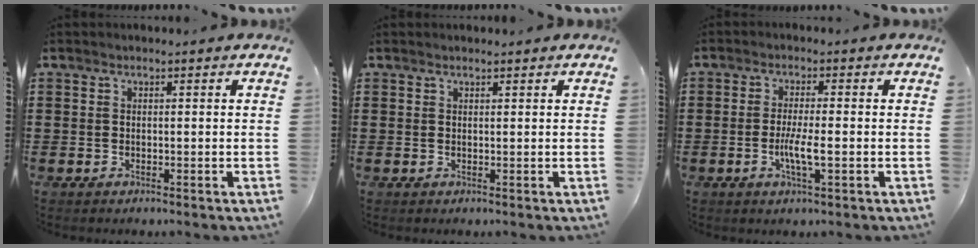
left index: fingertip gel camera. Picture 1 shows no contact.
{"total": 0.6, "force": [0.5, 0.0, 0.3], "torque": [-0.006, 0.000, 0.011]}
{"total": 4.6, "force": [-0.9, 0.6, 4.4], "torque": [-0.083, -0.005, -0.019]}